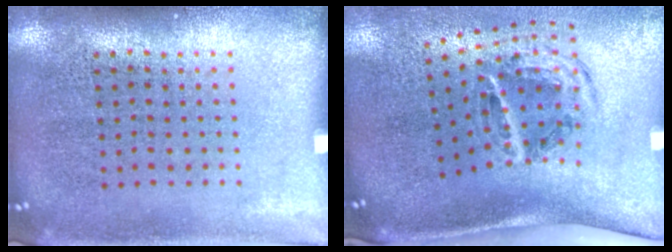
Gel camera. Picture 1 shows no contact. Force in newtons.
{"total": 2.0, "press": 1.3, "slide": 1.5}